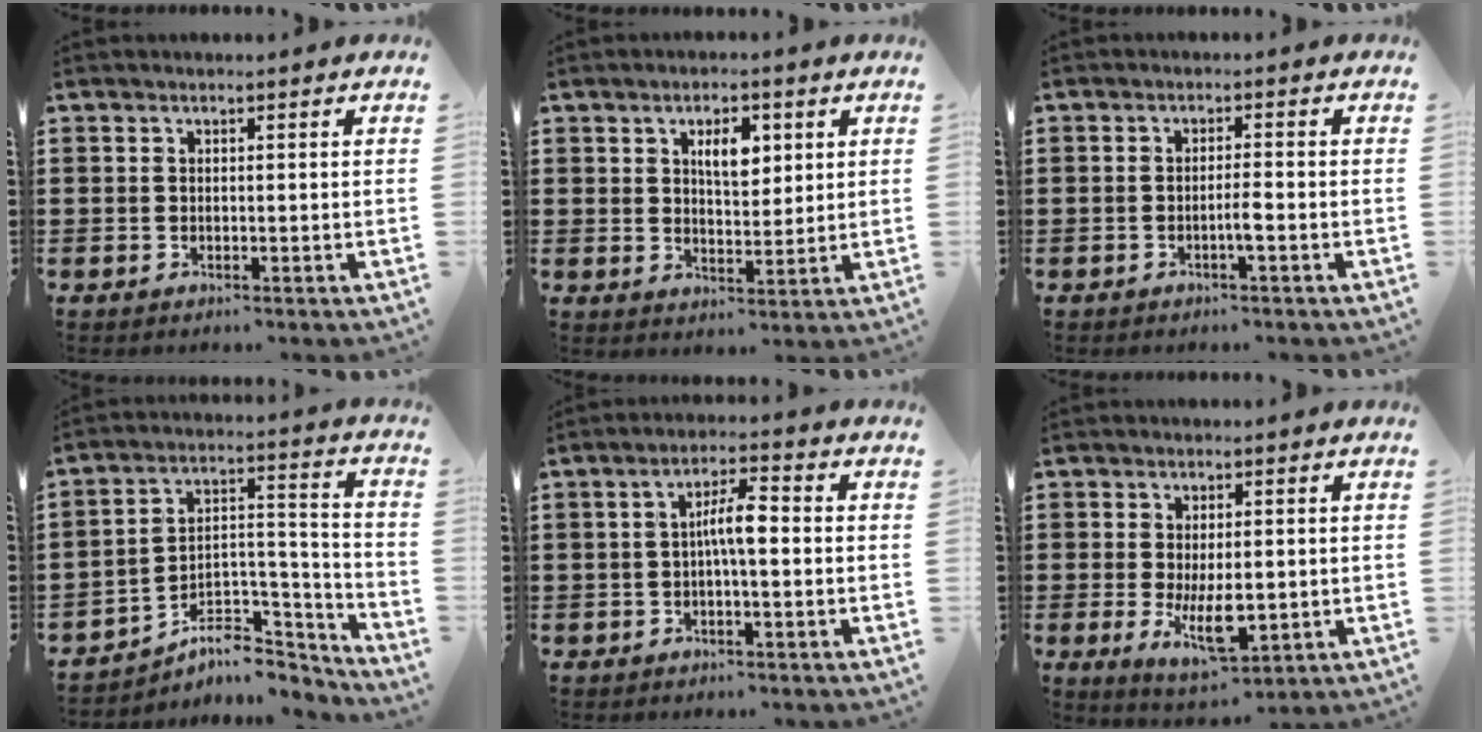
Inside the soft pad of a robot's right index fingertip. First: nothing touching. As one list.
[{"total": 5.1, "force": [2.1, 2.5, 3.9], "torque": [-0.062, 0.001, 0.030]}, {"total": 2.3, "force": [-1.0, 0.0, 2.1], "torque": [-0.038, -0.001, -0.018]}, {"total": 5.9, "force": [-4.6, 3.3, 1.8], "torque": [-0.031, 0.003, -0.086]}, {"total": 5.0, "force": [-0.3, 1.2, 4.8], "torque": [-0.088, 0.010, -0.008]}, {"total": 7.2, "force": [-0.8, 3.0, 6.5], "torque": [-0.116, -0.012, -0.015]}]